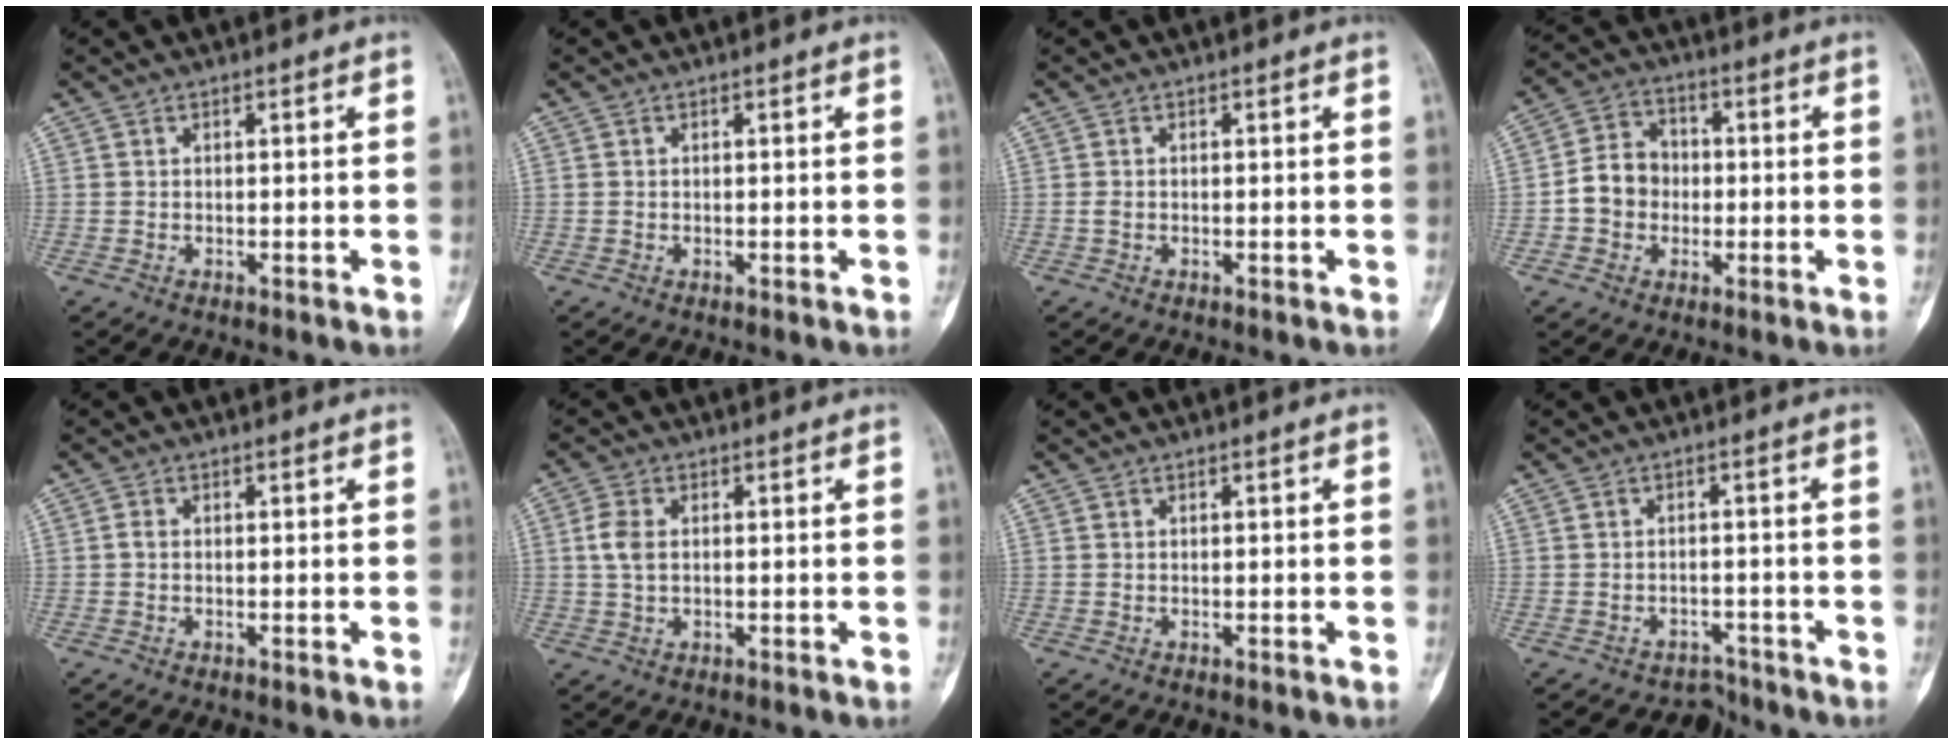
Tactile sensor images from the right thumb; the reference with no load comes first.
{"total": 0.0}
{"total": 1.1, "force": [-0.2, 0.7, 0.8], "torque": [-0.023, -0.001, -0.005]}
{"total": 8.5, "force": [-1.1, 7.4, 4.0], "torque": [-0.043, 0.027, -0.031]}
{"total": 0.9, "force": [-0.2, 0.7, 0.6], "torque": [-0.011, 0.001, -0.006]}
{"total": 4.4, "force": [0.6, 2.8, 3.4], "torque": [-0.078, 0.005, 0.010]}
{"total": 0.0}
{"total": 3.5, "force": [-3.0, 1.4, -1.3], "torque": [0.017, 0.036, -0.044]}